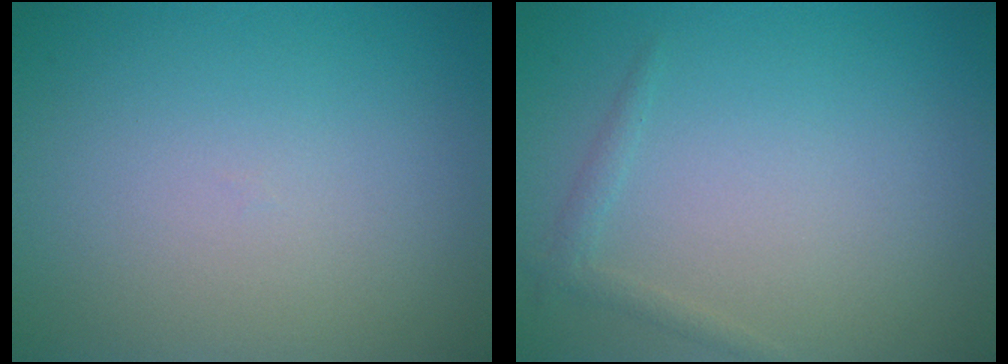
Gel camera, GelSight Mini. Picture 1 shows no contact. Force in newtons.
{"total": 1.1, "press": 1.1, "slide": 0.0}